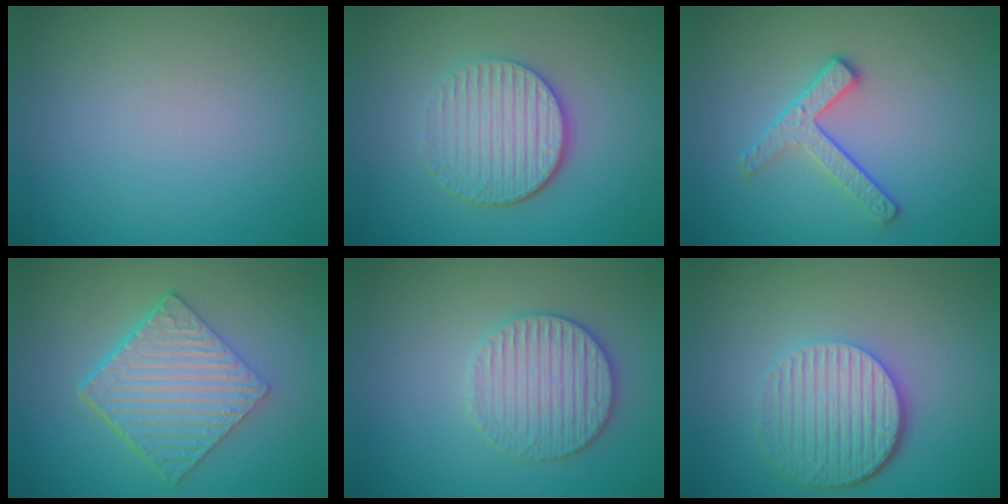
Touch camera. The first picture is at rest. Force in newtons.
{"total": 4.5, "press": 3.6, "slide": 2.8}
{"total": 2.9, "press": 2.4, "slide": 1.6}
{"total": 6.4, "press": 4.6, "slide": 4.5}
{"total": 3.5, "press": 3.4, "slide": 0.5}
{"total": 5.5, "press": 4.2, "slide": 3.5}